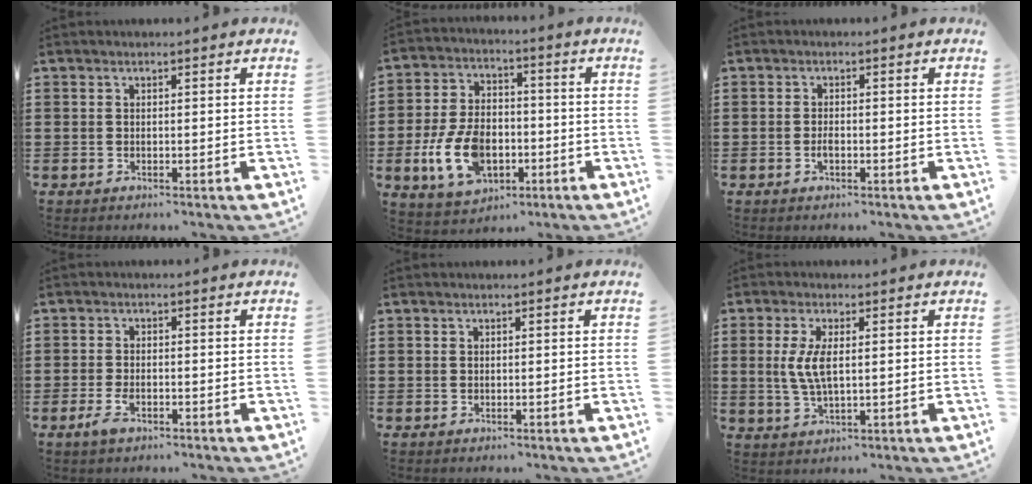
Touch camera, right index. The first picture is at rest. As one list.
[{"total": 10.2, "force": [-2.9, 6.5, 7.2], "torque": [-0.172, 0.002, -0.052]}, {"total": 1.2, "force": [-0.4, 0.5, 1.0], "torque": [-0.021, -0.005, -0.006]}, {"total": 2.8, "force": [-1.4, 1.1, 2.1], "torque": [-0.054, -0.010, -0.028]}, {"total": 0.0}, {"total": 5.4, "force": [0.6, 2.1, 4.9], "torque": [-0.120, -0.002, 0.003]}]